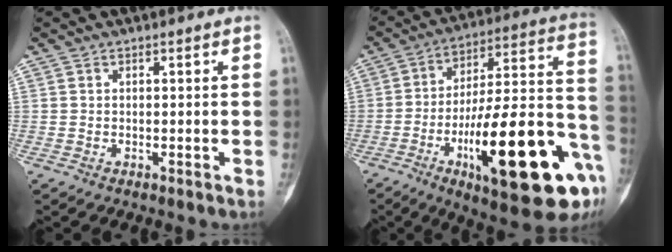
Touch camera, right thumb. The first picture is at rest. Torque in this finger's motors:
{"motor_torque": [2.98, 2.04, 2.21, -0.56, 0.63]}